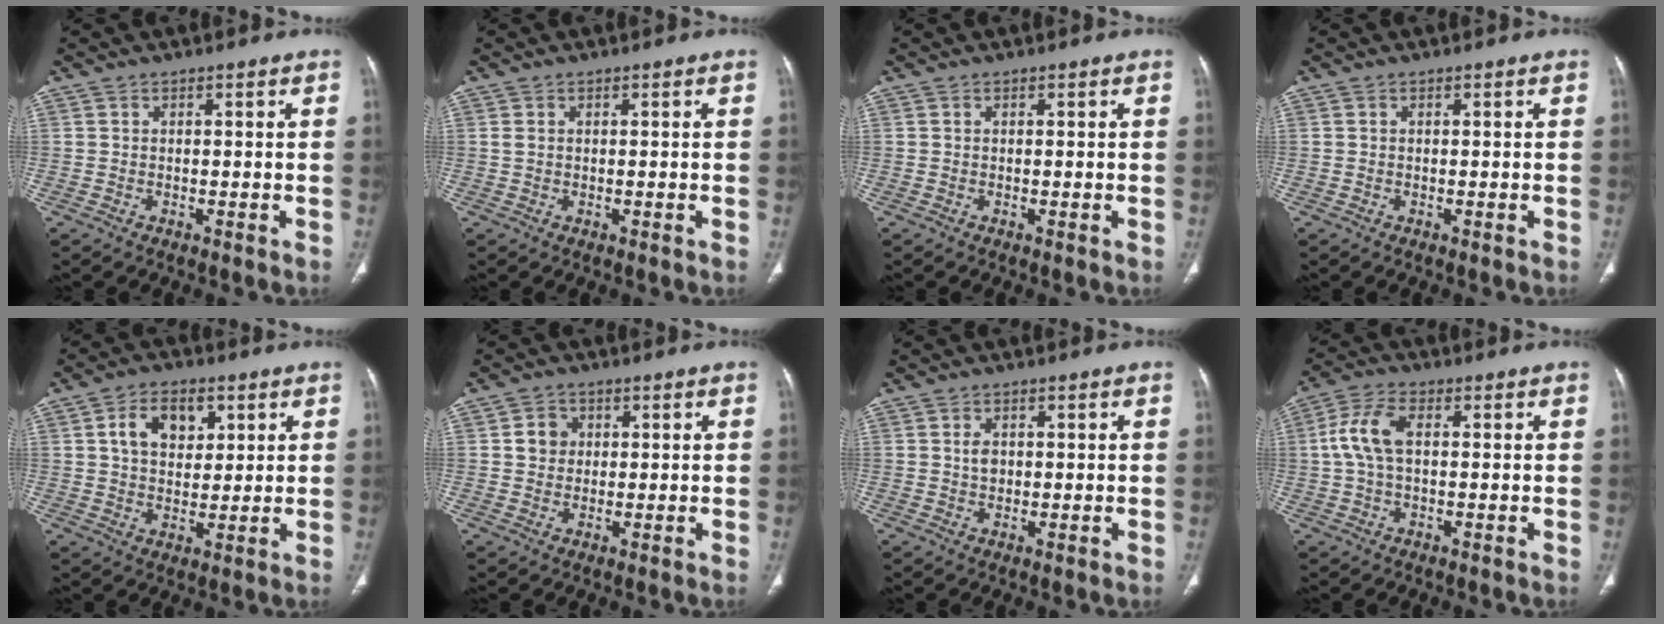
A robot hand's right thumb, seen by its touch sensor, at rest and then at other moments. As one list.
[{"total": 1.6, "force": [-0.6, 1.3, 0.7], "torque": [-0.017, 0.003, -0.012]}, {"total": 0.0}, {"total": 0.0}, {"total": 9.1, "force": [3.1, 6.0, 6.0], "torque": [-0.073, -0.006, 0.052]}, {"total": 3.9, "force": [0.7, 3.5, 1.5], "torque": [-0.008, 0.002, 0.010]}, {"total": 2.2, "force": [0.4, 1.6, 1.4], "torque": [-0.019, -0.001, 0.007]}, {"total": 7.7, "force": [0.8, 4.2, 6.5], "torque": [-0.143, 0.022, 0.012]}]